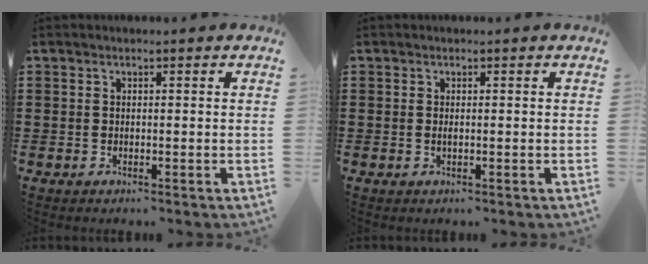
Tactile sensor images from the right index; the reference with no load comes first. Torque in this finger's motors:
{"motor_torque": [2.14, 0.00, 0.07, 0.04]}